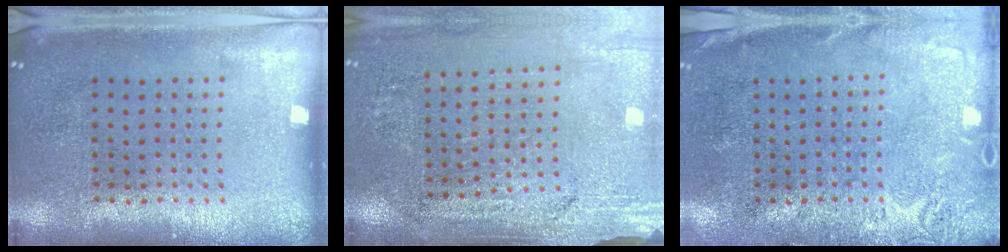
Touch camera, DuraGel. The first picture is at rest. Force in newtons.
{"total": 3.1, "press": 3.1, "slide": 0.1}
{"total": 2.6, "press": 2.2, "slide": 1.4}